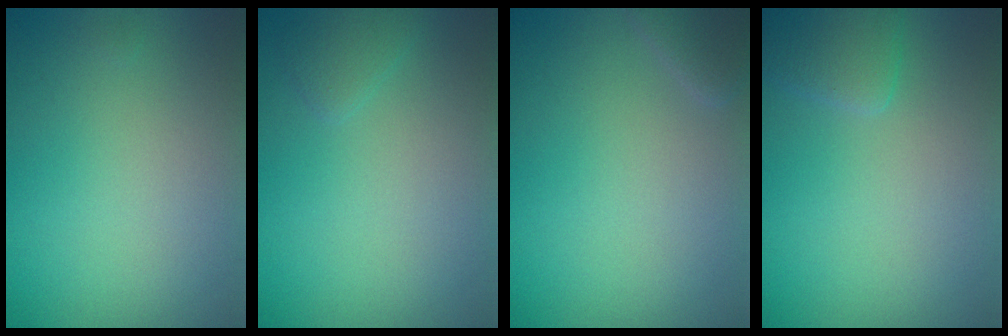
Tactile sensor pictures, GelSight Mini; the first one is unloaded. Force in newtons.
{"total": 1.0, "press": 1.0, "slide": 0.1}
{"total": 1.6, "press": 1.6, "slide": 0.1}
{"total": 1.8, "press": 1.8, "slide": 0.2}